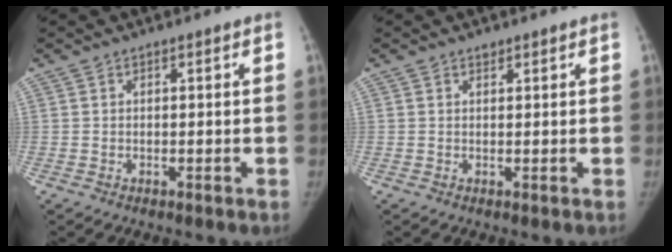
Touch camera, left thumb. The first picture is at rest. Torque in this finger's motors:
{"motor_torque": [0.58, 0.37, 0.45, -0.03, 0.04]}